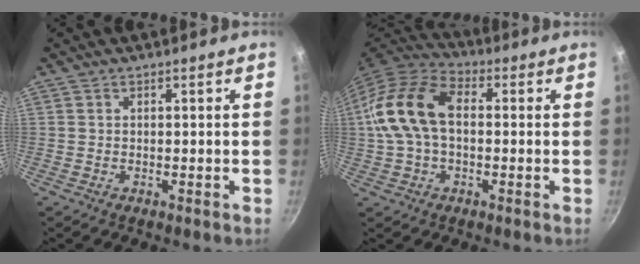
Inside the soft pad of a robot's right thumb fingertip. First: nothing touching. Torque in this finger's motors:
{"motor_torque": [1.10, 3.14, 0.92, -0.82, 0.45]}